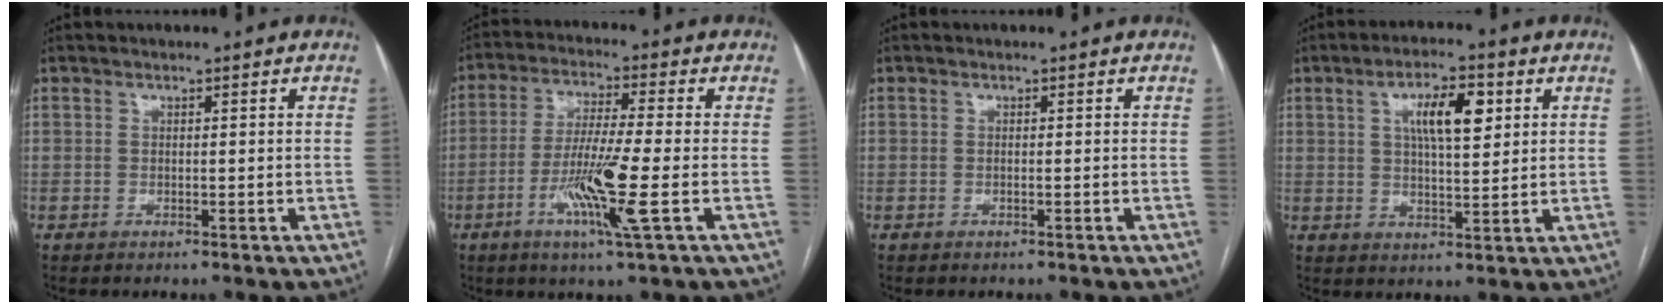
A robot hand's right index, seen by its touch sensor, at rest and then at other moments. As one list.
[{"total": 10.5, "force": [-3.2, -0.7, 10.0], "torque": [-0.199, -0.018, -0.064]}, {"total": 0.0}, {"total": 8.2, "force": [2.9, 2.4, 7.2], "torque": [-0.125, 0.010, 0.051]}]